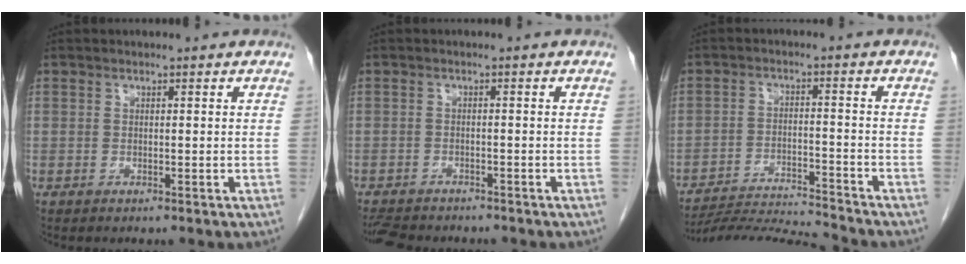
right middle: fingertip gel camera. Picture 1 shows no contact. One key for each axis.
{"total": 6.1, "fx": -5.5, "fy": 1.9, "fz": 2.0, "tx": -0.030, "ty": -0.008, "tz": -0.080}
{"total": 10.2, "fx": -9.9, "fy": -2.2, "fz": 1.0, "tx": -0.011, "ty": -0.008, "tz": -0.175}